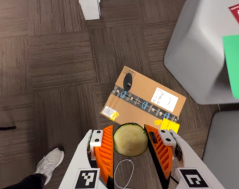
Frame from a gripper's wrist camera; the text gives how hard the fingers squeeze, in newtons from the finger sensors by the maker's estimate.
{"total": 7.3, "left": 7.6, "right": 7.1}